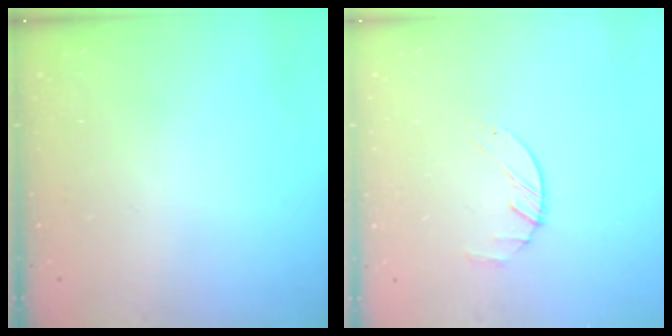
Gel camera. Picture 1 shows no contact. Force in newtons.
{"total": 1.9, "press": 1.9, "slide": 0.3}